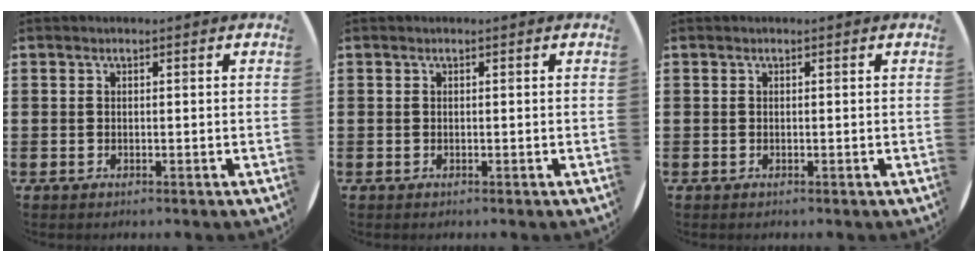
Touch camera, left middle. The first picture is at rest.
{"total": 0.0}
{"total": 0.0}